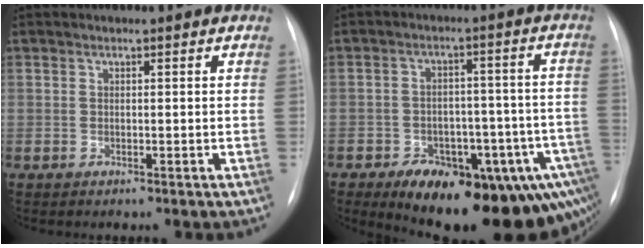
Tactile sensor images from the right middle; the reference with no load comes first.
{"total": 21.5, "force": [-13.7, 8.2, 14.4], "torque": [-0.118, 0.012, -0.172]}